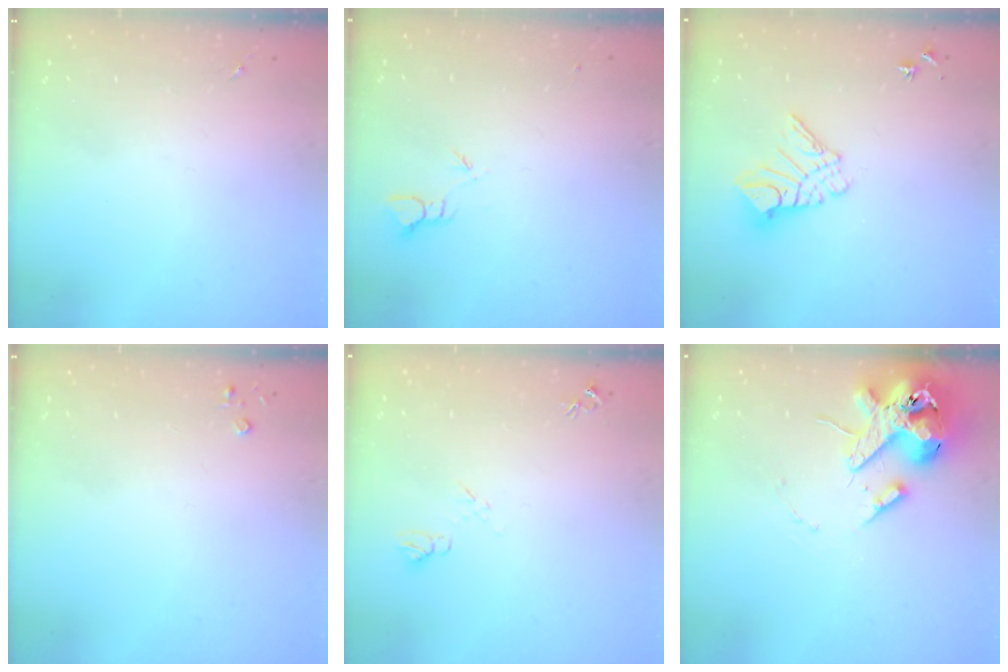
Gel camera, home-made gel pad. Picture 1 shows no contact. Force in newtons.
{"total": 1.8, "press": 1.8, "slide": 0.0}
{"total": 10.6, "press": 10.5, "slide": 1.1}
{"total": 2.2, "press": 2.2, "slide": 0.3}
{"total": 6.7, "press": 6.7, "slide": 0.7}
{"total": 15.6, "press": 15.4, "slide": 2.4}